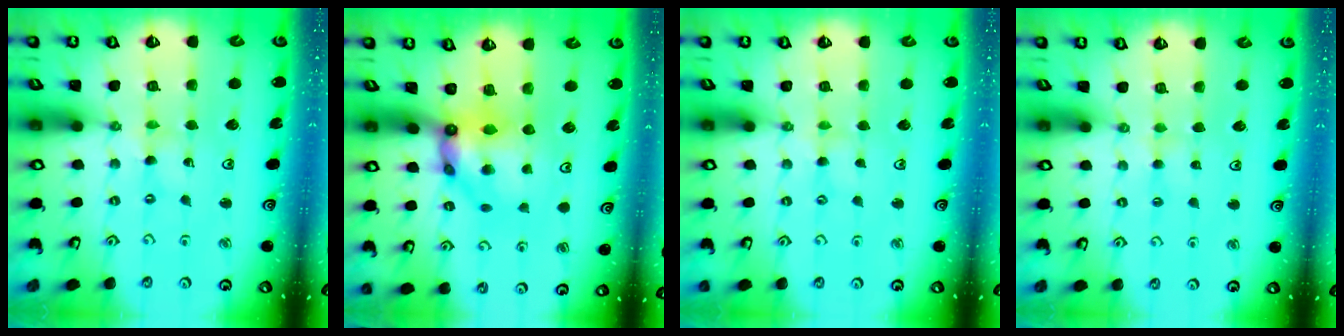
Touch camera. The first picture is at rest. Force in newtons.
{"total": 9.0, "press": 9.0, "slide": 0.6}
{"total": 2.5, "press": 2.5, "slide": 0.4}
{"total": 2.3, "press": 2.2, "slide": 0.5}